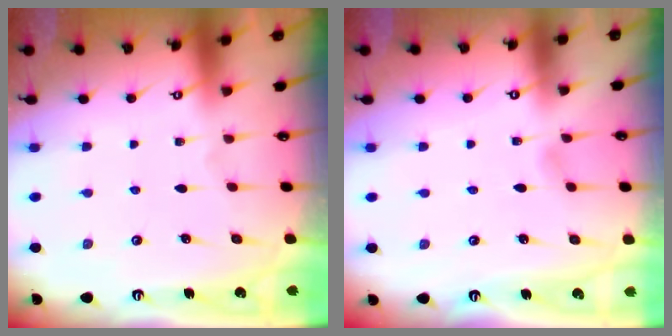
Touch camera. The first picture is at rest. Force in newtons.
{"total": 2.2, "press": 2.2, "slide": 0.3}